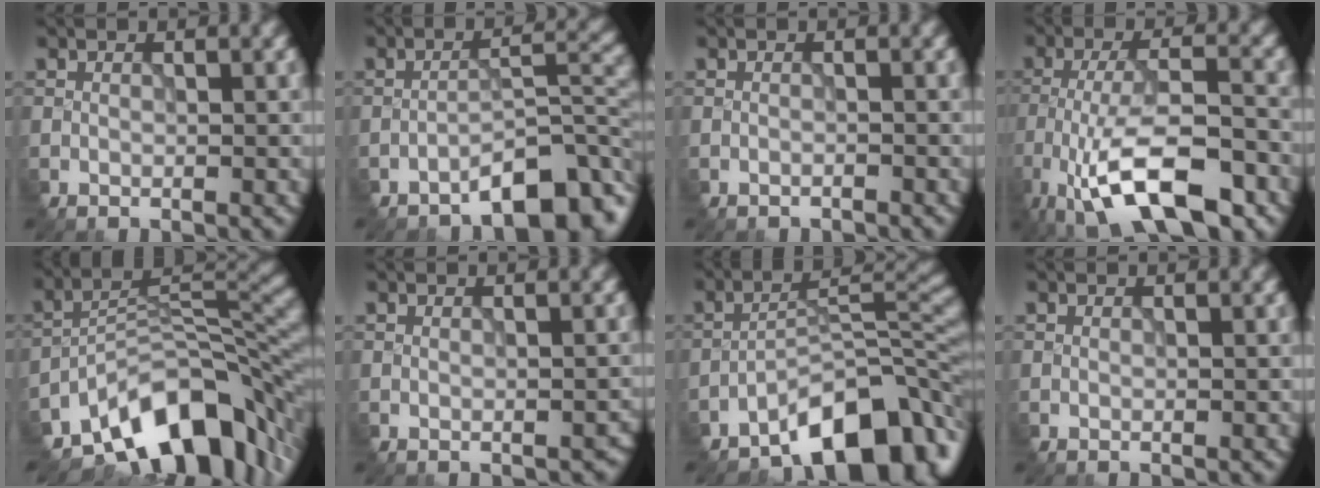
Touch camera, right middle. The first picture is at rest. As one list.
[{"total": 6.3, "force": [-4.9, 1.7, 3.6], "torque": [-0.048, 0.015, -0.075]}, {"total": 0.9, "force": [-0.9, 0.0, -0.1], "torque": [0.000, -0.002, -0.019]}, {"total": 10.3, "force": [-6.2, 3.4, 7.6], "torque": [-0.138, 0.006, -0.107]}, {"total": 11.4, "force": [-7.7, 4.7, 6.8], "torque": [-0.098, 0.008, -0.140]}, {"total": 0.7, "force": [-0.5, 0.4, 0.3], "torque": [-0.005, -0.004, -0.001]}, {"total": 9.3, "force": [-6.9, 3.2, 5.4], "torque": [-0.064, 0.009, -0.120]}, {"total": 0.0}]